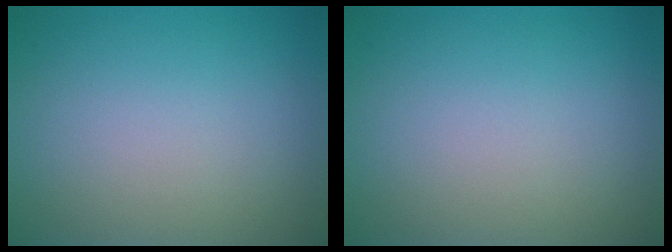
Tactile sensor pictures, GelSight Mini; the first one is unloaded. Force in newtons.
{"total": 0.0}